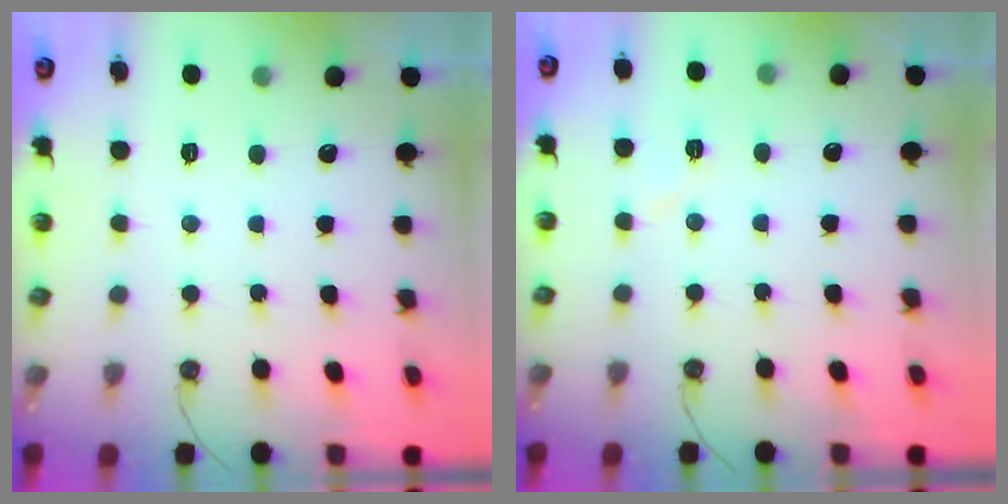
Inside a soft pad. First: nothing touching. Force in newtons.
{"total": 5.4, "press": 4.7, "slide": 2.6}